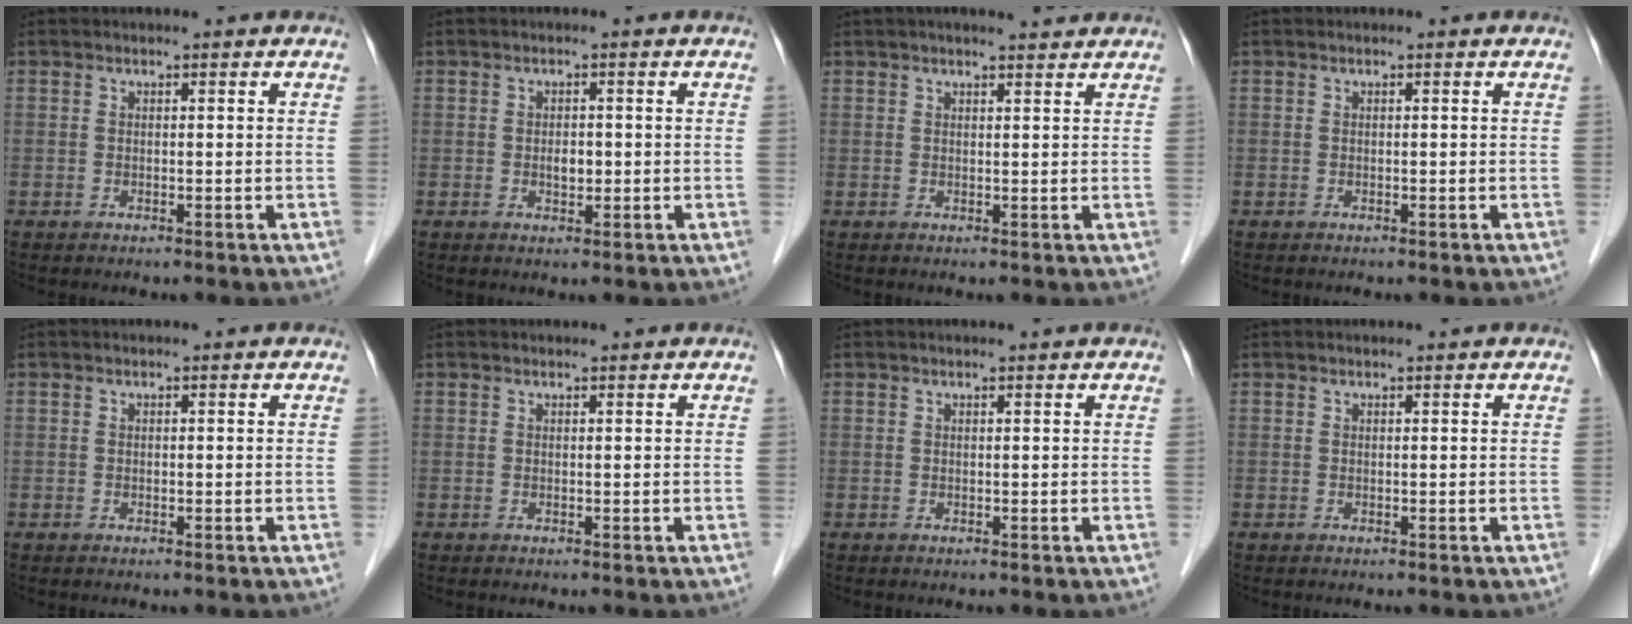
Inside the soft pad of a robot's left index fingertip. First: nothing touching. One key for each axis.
{"total": 2.9, "fx": -2.4, "fy": 1.0, "fz": 1.3, "tx": -0.018, "ty": -0.015, "tz": -0.042}
{"total": 2.1, "fx": 1.3, "fy": 0.3, "fz": 1.6, "tx": -0.019, "ty": 0.003, "tz": 0.004}
{"total": 0.0}
{"total": 2.2, "fx": -2.2, "fy": 0.0, "fz": -0.1, "tx": 0.006, "ty": -0.016, "tz": -0.041}
{"total": 1.8, "fx": -1.8, "fy": 0.0, "fz": -0.1, "tx": 0.003, "ty": -0.014, "tz": -0.036}
{"total": 1.6, "fx": -1.6, "fy": -0.1, "fz": 0.2, "tx": 0.000, "ty": -0.012, "tz": -0.031}
{"total": 1.8, "fx": -1.8, "fy": -0.1, "fz": 0.0, "tx": 0.002, "ty": -0.015, "tz": -0.036}